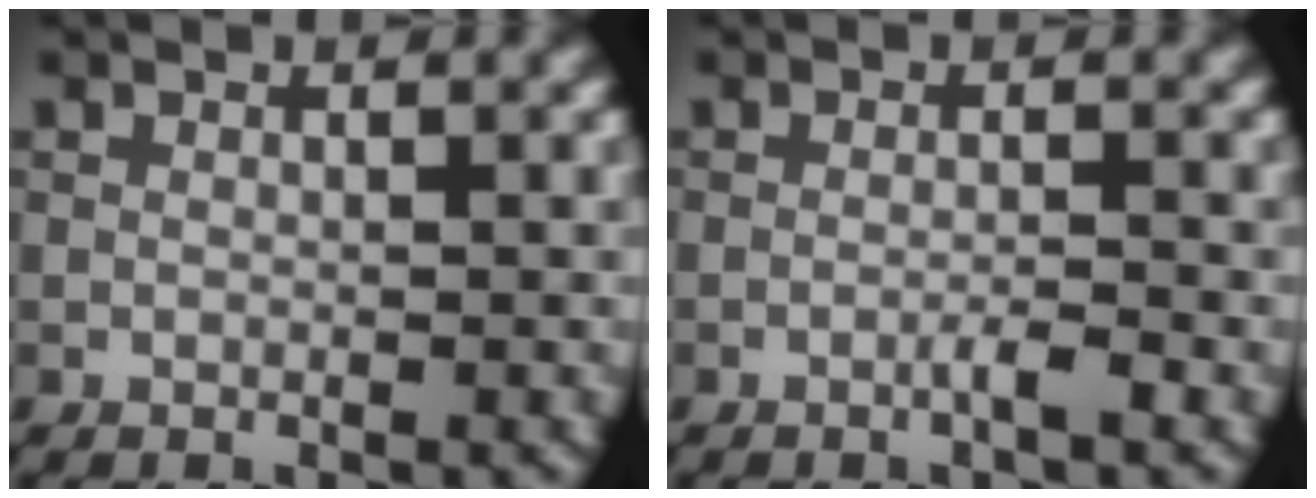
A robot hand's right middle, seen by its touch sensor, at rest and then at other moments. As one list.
[{"total": 1.6, "force": [-0.7, 0.1, 1.4], "torque": [-0.023, 0.000, -0.016]}]